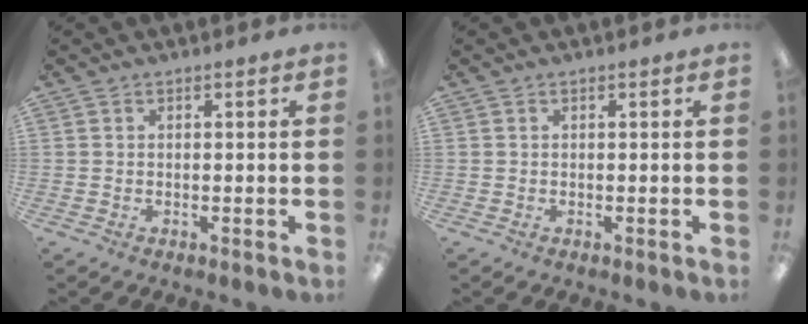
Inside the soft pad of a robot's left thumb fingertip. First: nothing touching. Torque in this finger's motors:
{"motor_torque": [0.00, 0.00, -0.03, 0.03, 0.00]}